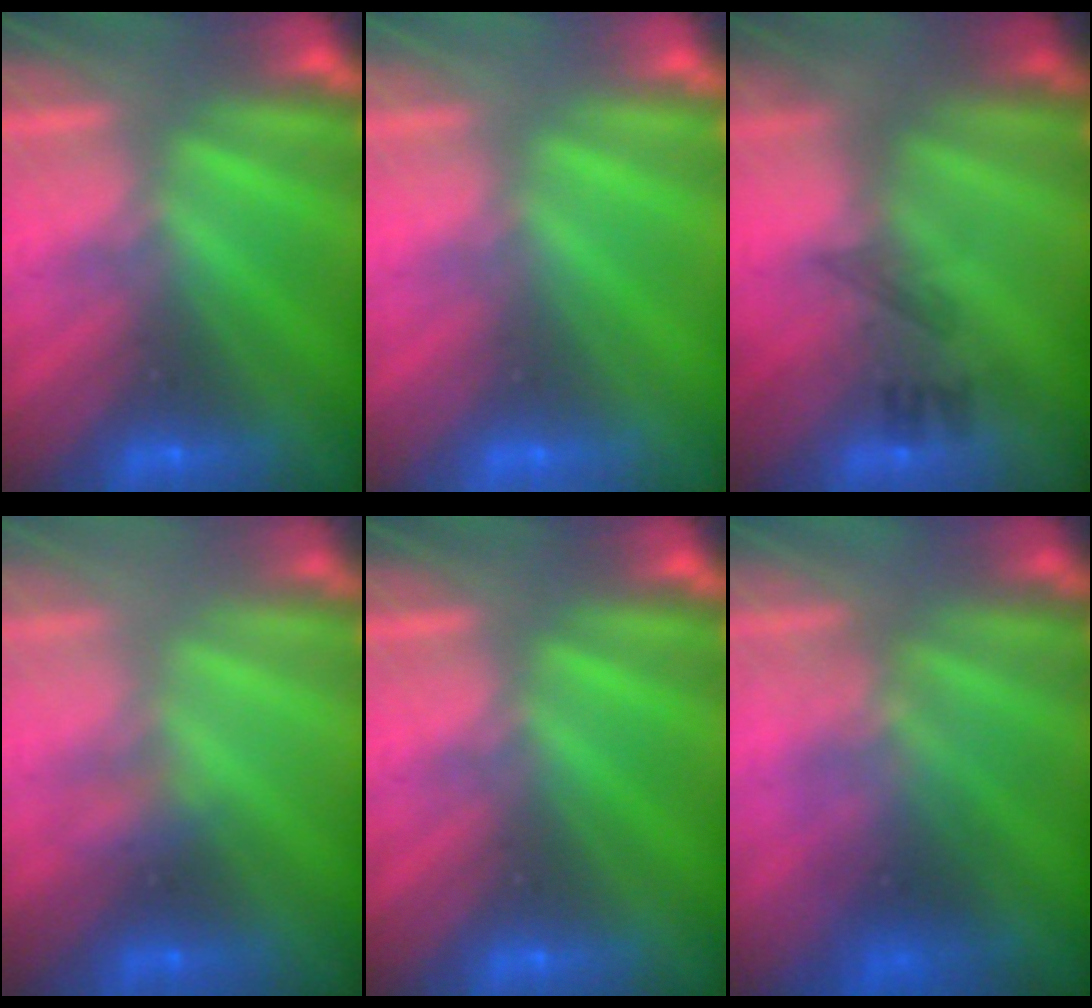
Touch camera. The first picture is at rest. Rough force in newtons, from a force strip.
{"total": 1.4}
{"total": 2.3}
{"total": 2.0}
{"total": 0.0}
{"total": 1.5}